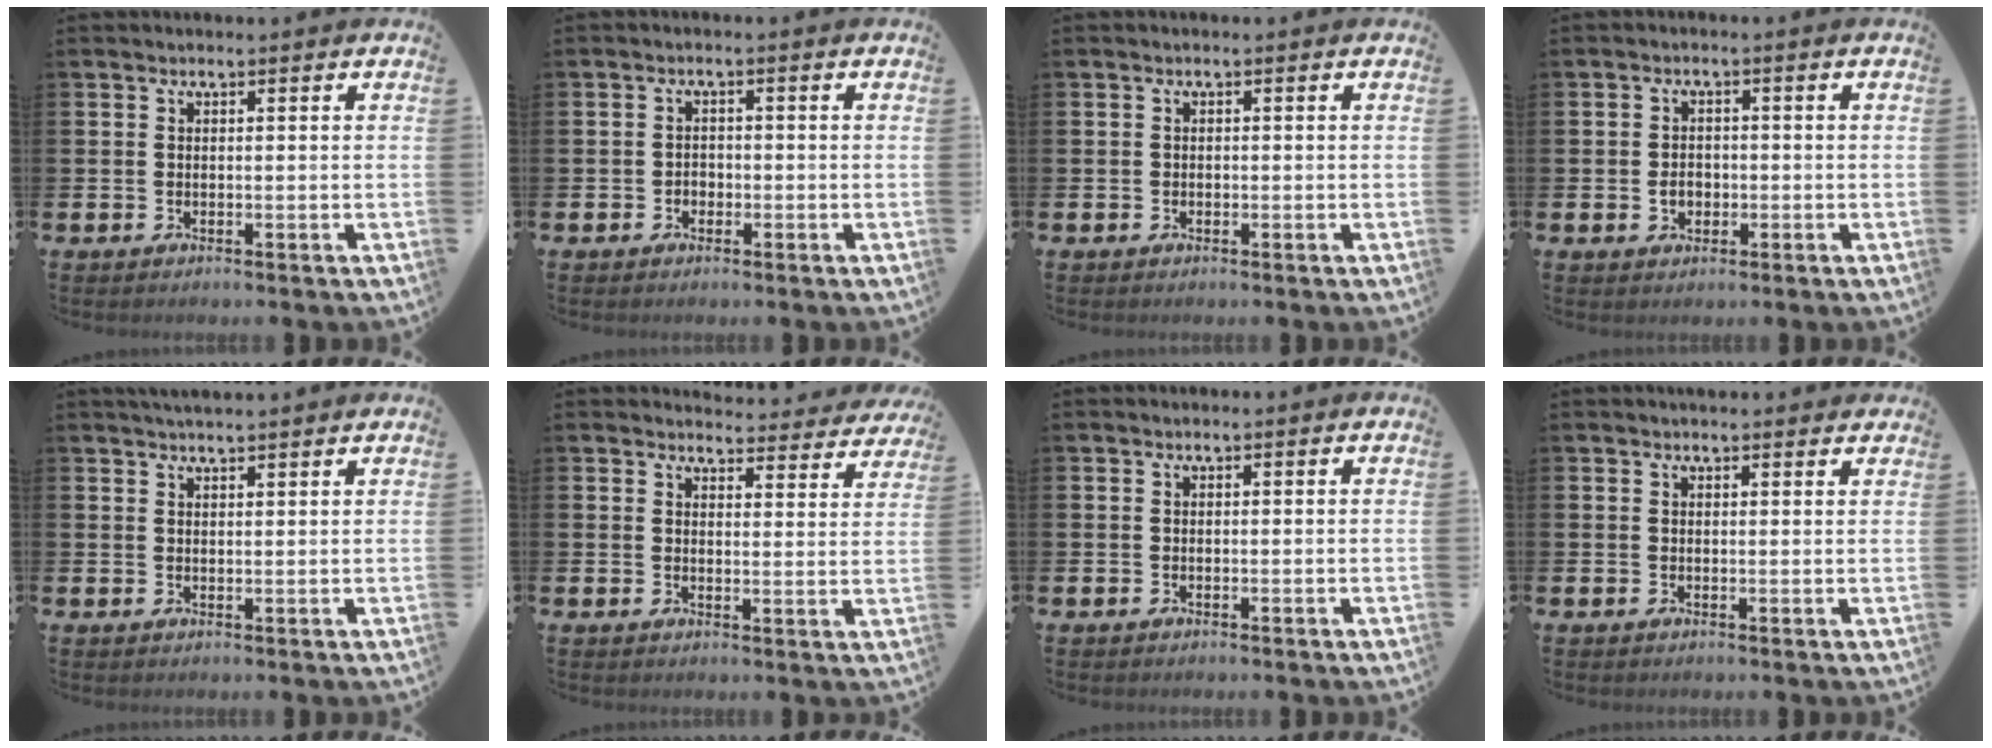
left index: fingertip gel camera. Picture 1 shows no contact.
{"total": 1.4, "force": [-0.7, 1.2, 0.3], "torque": [-0.004, 0.001, -0.016]}
{"total": 0.6, "force": [-0.2, 0.5, 0.1], "torque": [-0.008, 0.007, -0.005]}
{"total": 2.3, "force": [-0.5, 1.8, 1.4], "torque": [-0.016, 0.000, -0.015]}
{"total": 2.5, "force": [2.5, 0.1, 0.5], "torque": [0.000, -0.011, 0.042]}
{"total": 3.9, "force": [3.9, 0.8, -0.1], "torque": [0.003, -0.031, 0.066]}
{"total": 0.0}
{"total": 1.4, "force": [1.3, 0.3, 0.0], "torque": [0.010, -0.004, 0.022]}